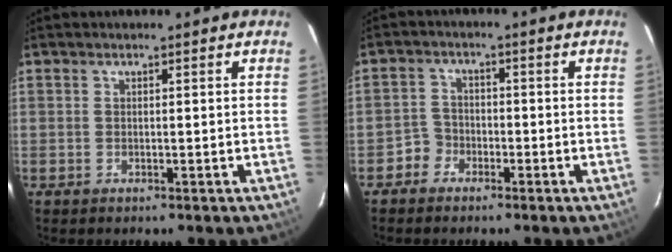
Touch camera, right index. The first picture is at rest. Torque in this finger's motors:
{"motor_torque": [-0.15, 0.09, -0.80, -0.21]}